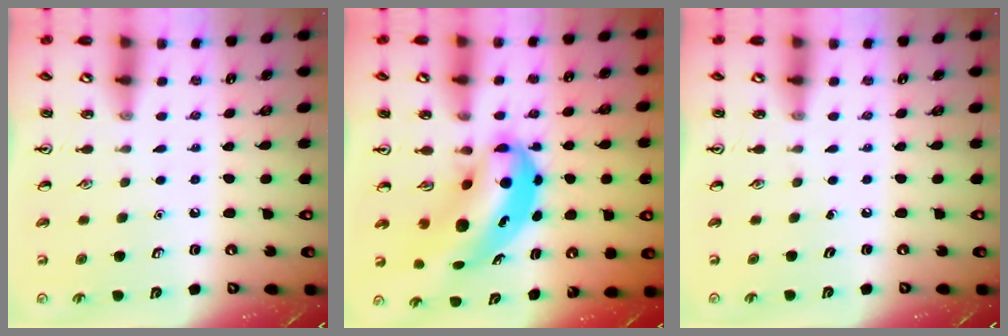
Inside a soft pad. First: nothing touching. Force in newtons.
{"total": 8.8, "press": 8.5, "slide": 2.3}
{"total": 0.0}